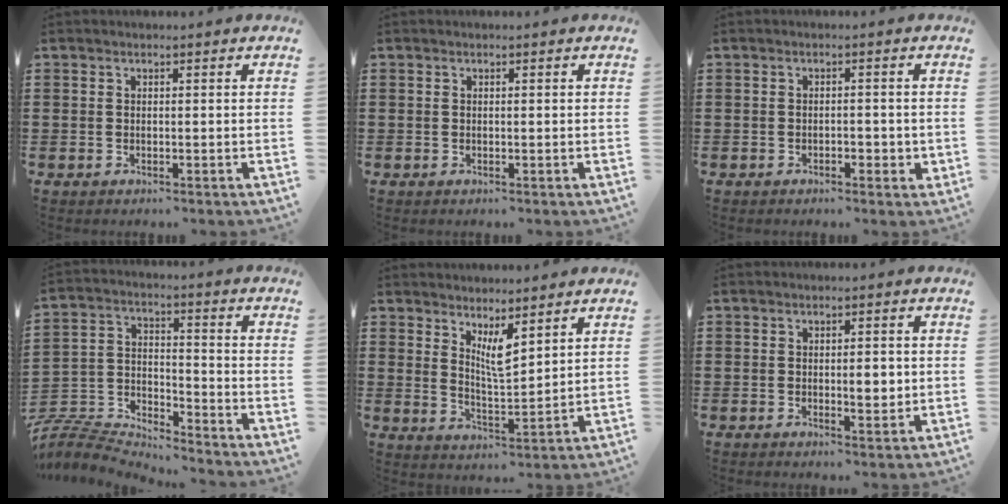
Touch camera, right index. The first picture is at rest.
{"total": 0.0}
{"total": 1.8, "force": [-0.9, 0.8, 1.4], "torque": [-0.025, 0.002, -0.019]}
{"total": 6.3, "force": [-6.2, 0.9, 0.3], "torque": [-0.030, -0.005, -0.133]}
{"total": 5.1, "force": [3.5, 1.1, 3.5], "torque": [-0.069, -0.012, 0.060]}
{"total": 3.0, "force": [0.0, 1.2, 2.8], "torque": [-0.036, -0.005, -0.005]}